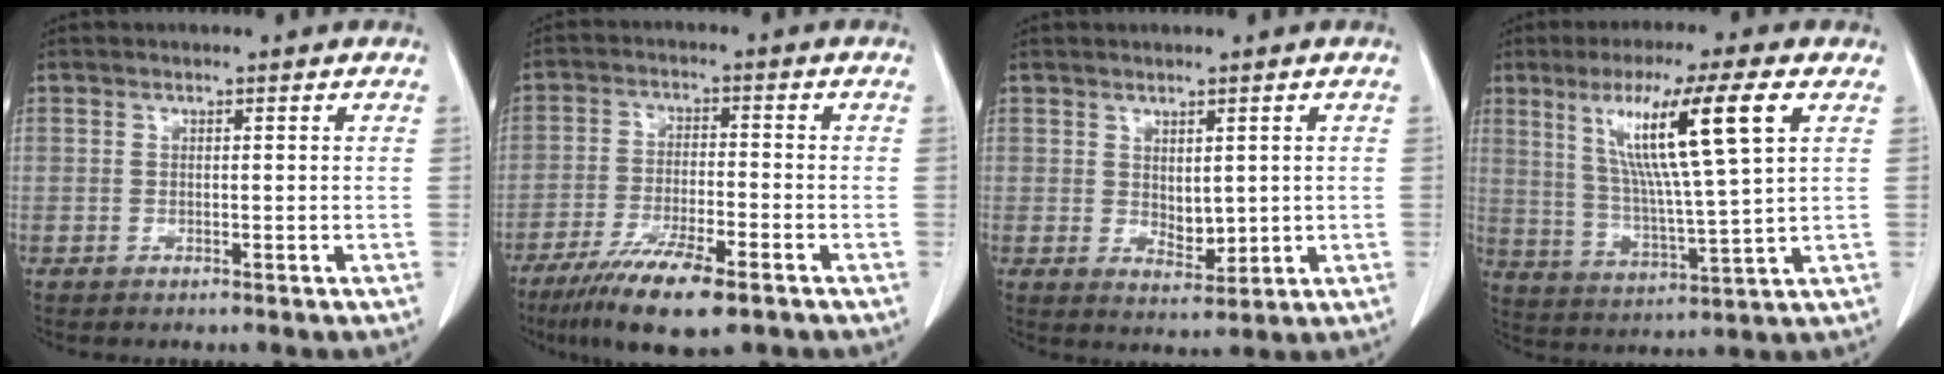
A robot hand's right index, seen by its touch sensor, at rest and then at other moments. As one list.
[{"total": 10.8, "force": [-7.1, 1.8, 7.9], "torque": [-0.137, -0.022, -0.117]}, {"total": 3.8, "force": [0.6, 2.1, 3.1], "torque": [-0.051, -0.007, 0.023]}, {"total": 14.7, "force": [5.8, -0.5, 13.5], "torque": [-0.240, 0.003, 0.101]}]